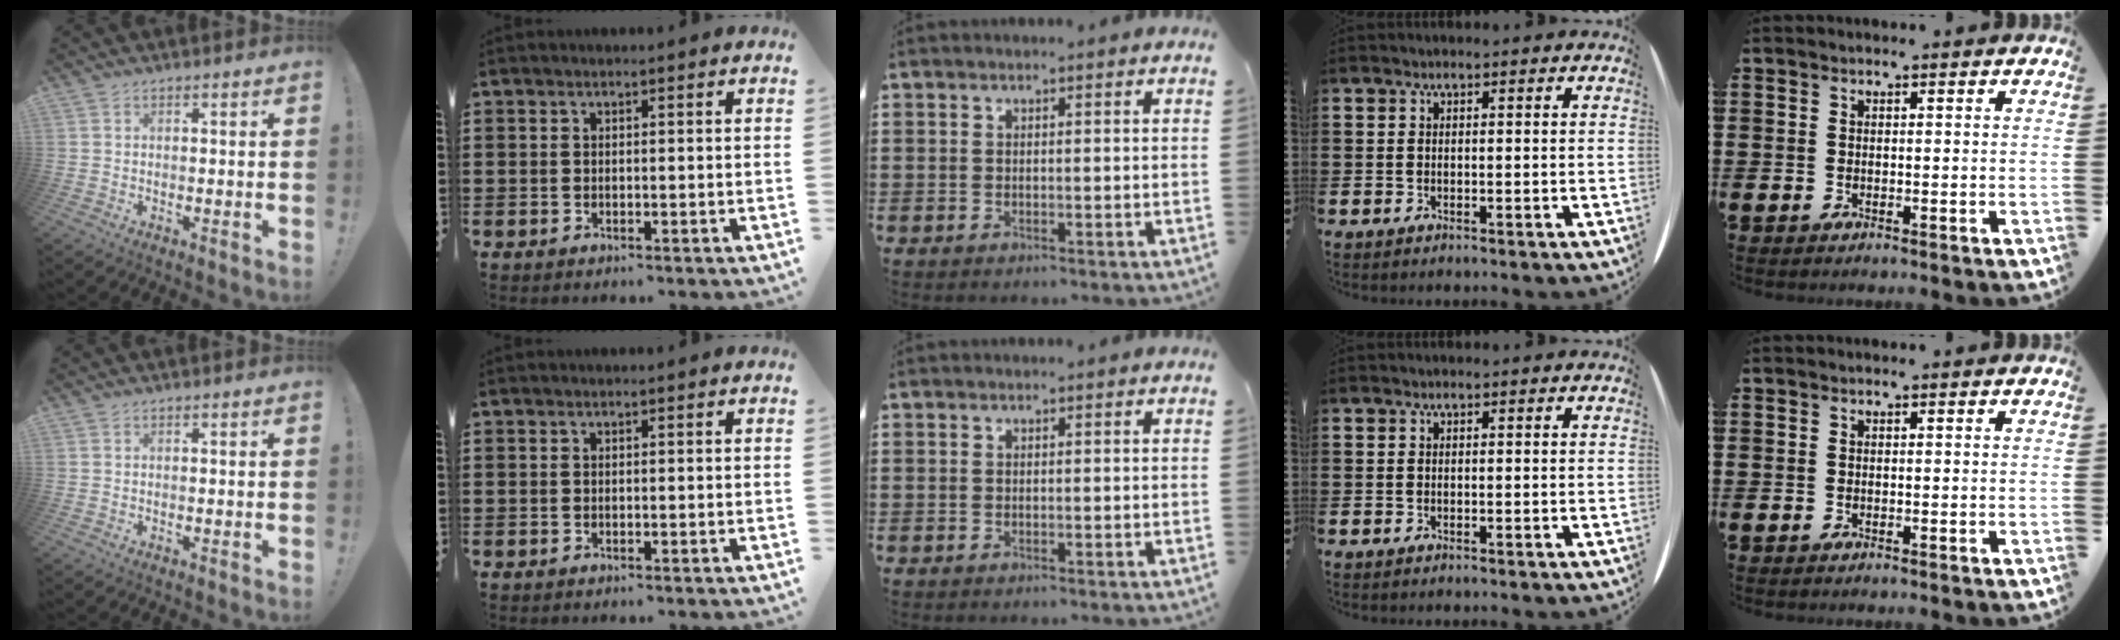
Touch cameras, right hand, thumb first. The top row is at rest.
{}